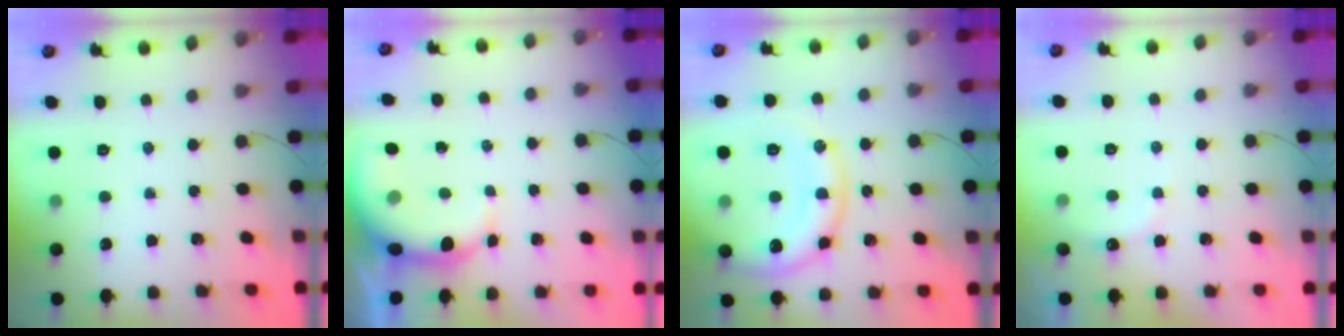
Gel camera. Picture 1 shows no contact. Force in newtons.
{"total": 4.8, "press": 4.7, "slide": 1.1}
{"total": 15.7, "press": 15.6, "slide": 1.9}
{"total": 6.7, "press": 6.6, "slide": 1.1}